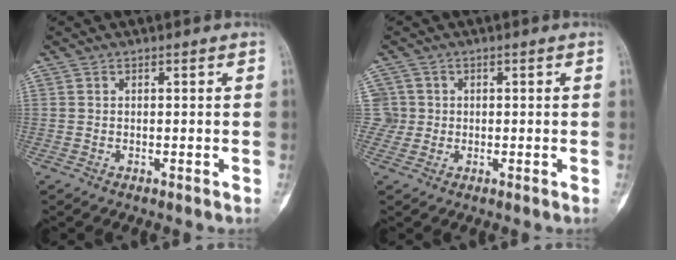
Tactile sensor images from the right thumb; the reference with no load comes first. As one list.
[{"total": 3.5, "force": [0.2, 3.4, -0.1], "torque": [0.028, 0.009, 0.002]}]